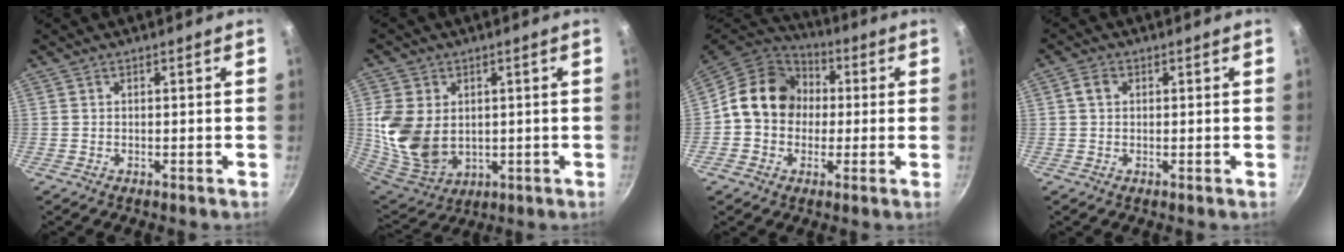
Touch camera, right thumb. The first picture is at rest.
{"total": 14.3, "force": [1.4, 10.6, 9.5], "torque": [-0.180, -0.023, 0.047]}
{"total": 14.7, "force": [0.9, 12.4, 7.8], "torque": [-0.093, 0.036, -0.001]}
{"total": 2.4, "force": [0.5, 1.9, 1.4], "torque": [-0.021, 0.006, 0.006]}